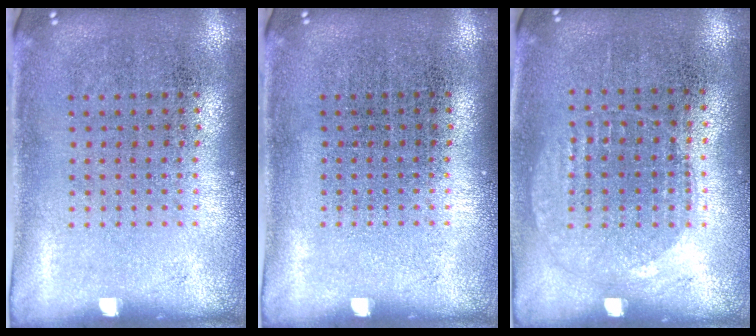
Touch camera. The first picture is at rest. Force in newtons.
{"total": 0.0}
{"total": 1.0, "press": 0.9, "slide": 0.4}